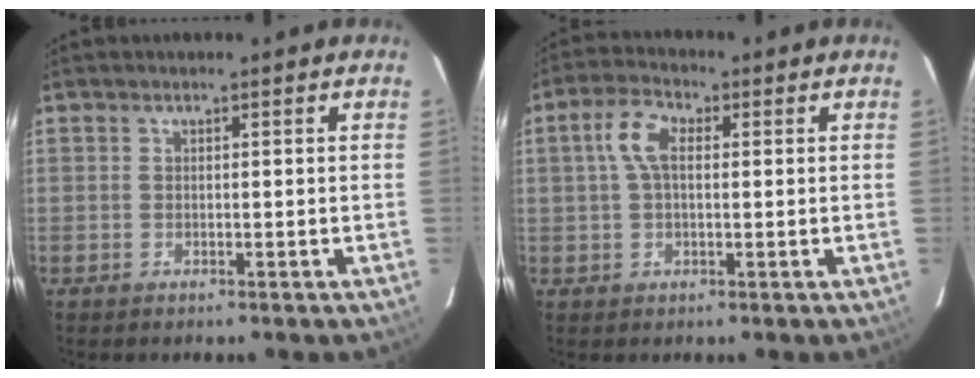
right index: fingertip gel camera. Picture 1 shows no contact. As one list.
[{"total": 5.7, "force": [0.9, 3.0, 4.7], "torque": [-0.096, 0.018, 0.018]}]